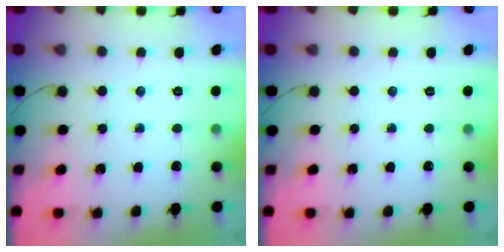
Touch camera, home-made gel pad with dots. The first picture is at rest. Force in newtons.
{"total": 0.0}